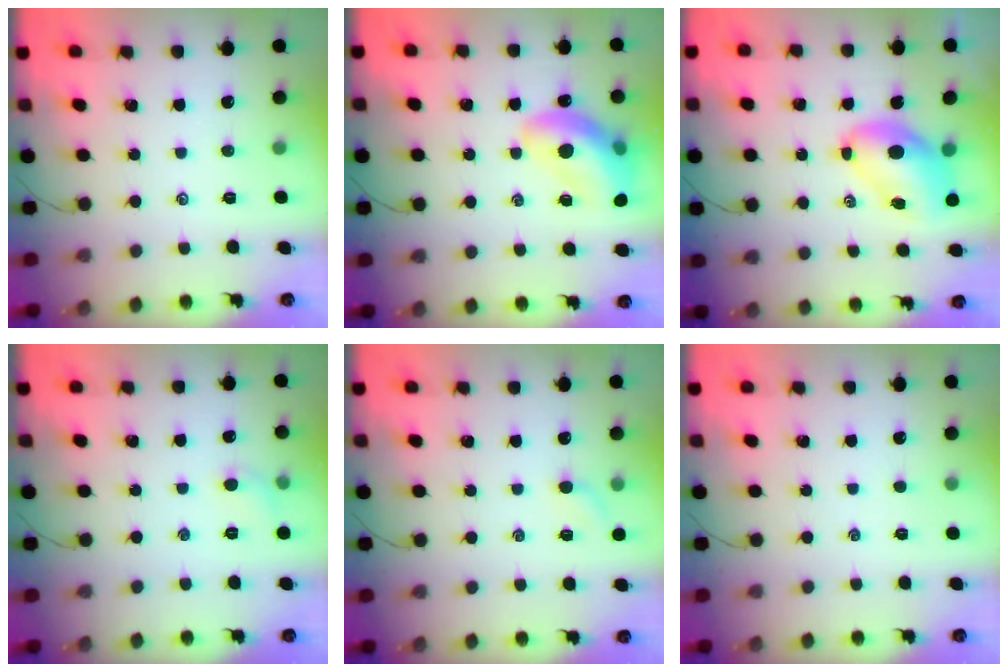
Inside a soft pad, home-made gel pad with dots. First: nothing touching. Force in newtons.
{"total": 18.0, "press": 17.5, "slide": 4.3}
{"total": 8.5, "press": 8.2, "slide": 2.1}
{"total": 4.2, "press": 4.0, "slide": 1.3}
{"total": 4.3, "press": 4.2, "slide": 1.1}
{"total": 0.0}